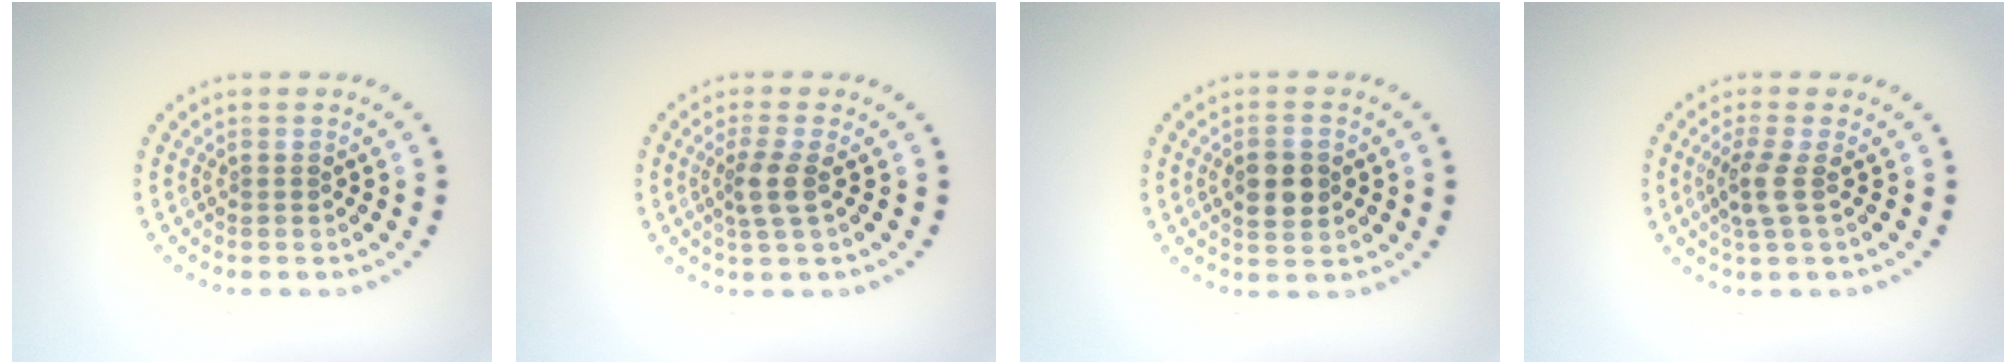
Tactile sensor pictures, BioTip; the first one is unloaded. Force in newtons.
{"total": 2.3, "press": 1.9, "slide": 1.3}
{"total": 3.0, "press": 3.0, "slide": 0.1}
{"total": 2.3, "press": 1.8, "slide": 1.4}